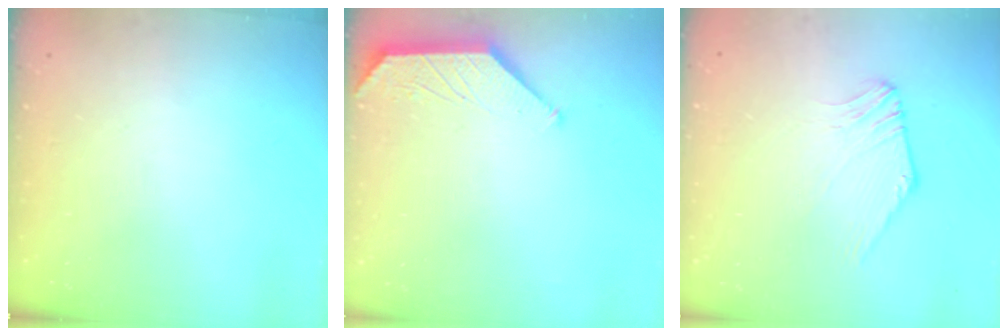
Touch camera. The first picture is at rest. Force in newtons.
{"total": 0.7, "press": 0.7, "slide": 0.1}
{"total": 0.5, "press": 0.5, "slide": 0.3}